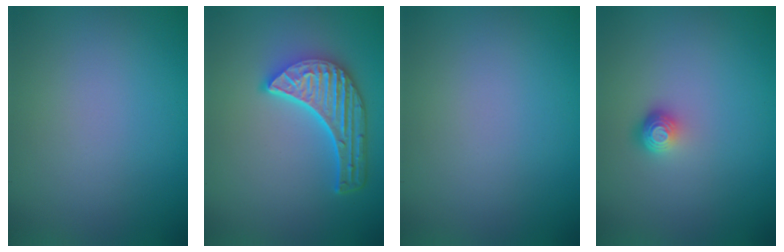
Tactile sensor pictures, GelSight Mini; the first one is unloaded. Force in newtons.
{"total": 5.7, "press": 4.4, "slide": 3.6}
{"total": 0.0}
{"total": 1.6, "press": 1.2, "slide": 1.1}